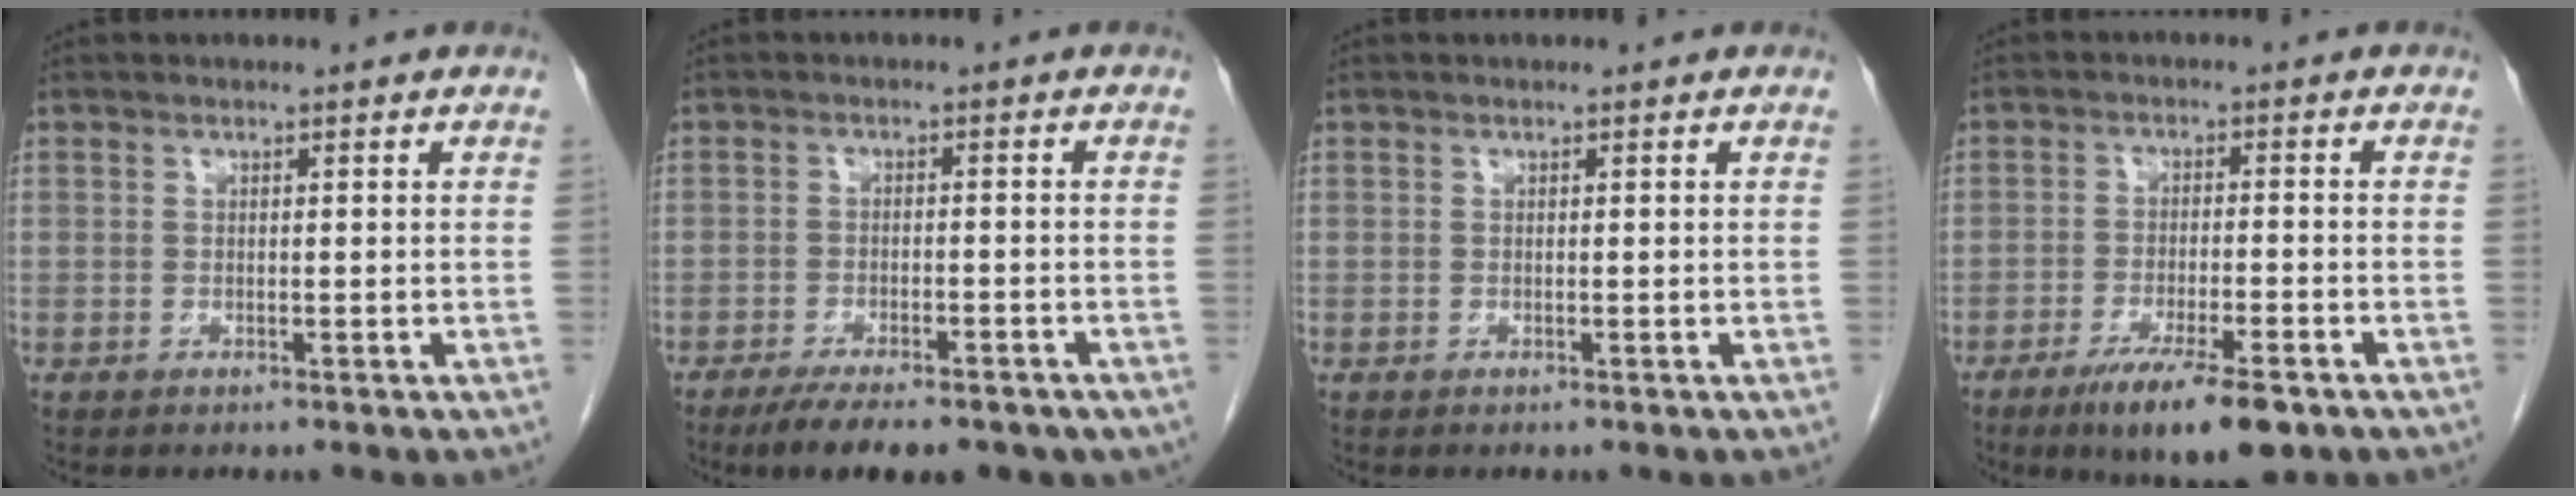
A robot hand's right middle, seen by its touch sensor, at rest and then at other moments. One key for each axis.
{"total": 13.0, "fx": -9.6, "fy": 4.4, "fz": 7.6, "tx": -0.104, "ty": -0.005, "tz": -0.130}
{"total": 0.0}
{"total": 9.9, "fx": -6.3, "fy": 1.5, "fz": 7.5, "tx": -0.123, "ty": -0.021, "tz": -0.099}